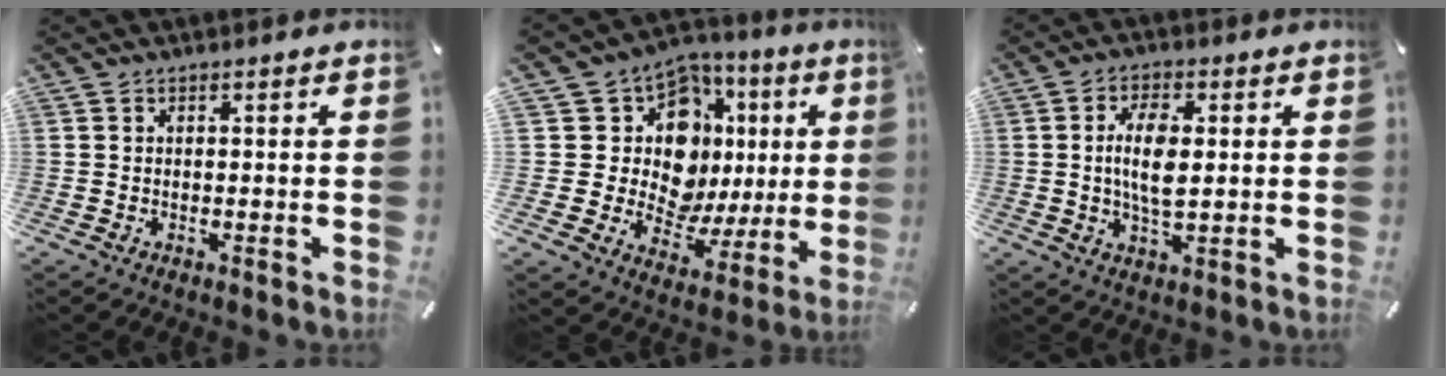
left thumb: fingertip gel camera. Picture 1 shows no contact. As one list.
[{"total": 15.2, "force": [3.6, 12.0, 8.7], "torque": [-0.151, -0.049, 0.072]}, {"total": 7.9, "force": [0.9, 3.5, 7.0], "torque": [-0.157, -0.004, 0.005]}]